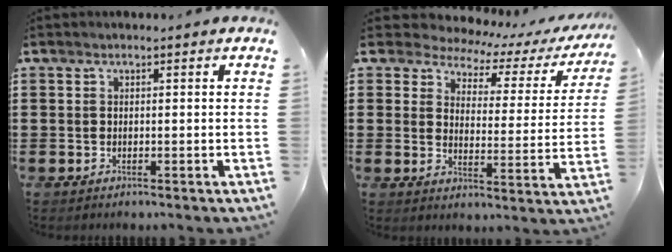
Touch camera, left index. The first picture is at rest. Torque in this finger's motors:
{"motor_torque": [2.14, 0.00, -0.52, -0.21]}